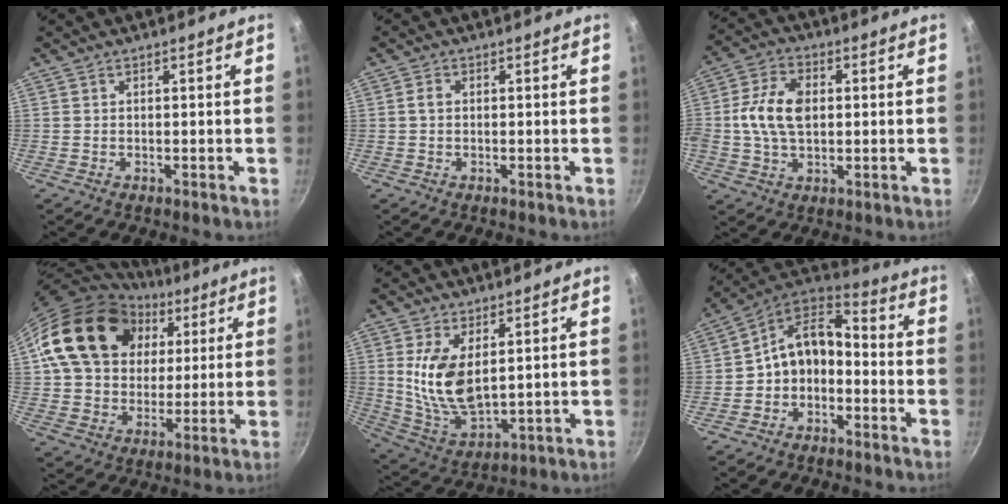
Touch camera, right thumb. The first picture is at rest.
{"total": 1.5, "force": [0.0, 1.2, 1.0], "torque": [-0.018, 0.007, -0.001]}
{"total": 10.8, "force": [0.7, 6.9, 8.2], "torque": [-0.150, 0.014, 0.004]}
{"total": 22.2, "force": [7.4, 17.1, 12.0], "torque": [-0.189, 0.012, 0.131]}
{"total": 12.2, "force": [2.8, 6.3, 10.1], "torque": [-0.190, -0.031, 0.068]}
{"total": 11.8, "force": [-2.5, 8.2, 8.1], "torque": [-0.120, 0.067, -0.059]}